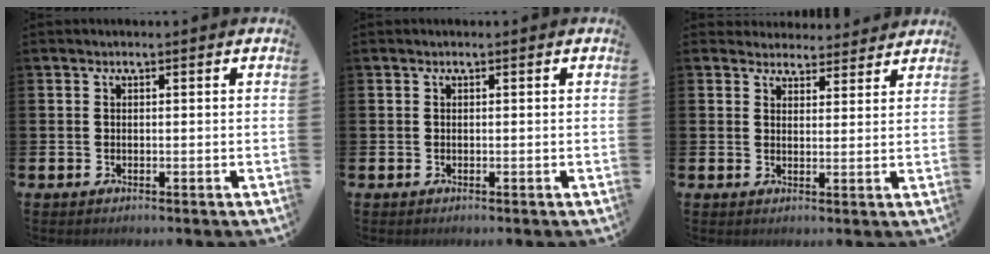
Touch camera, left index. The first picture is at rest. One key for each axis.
{"total": 0.0}
{"total": 3.8, "fx": 3.6, "fy": 1.1, "fz": -0.1, "tx": 0.003, "ty": -0.024, "tz": 0.064}